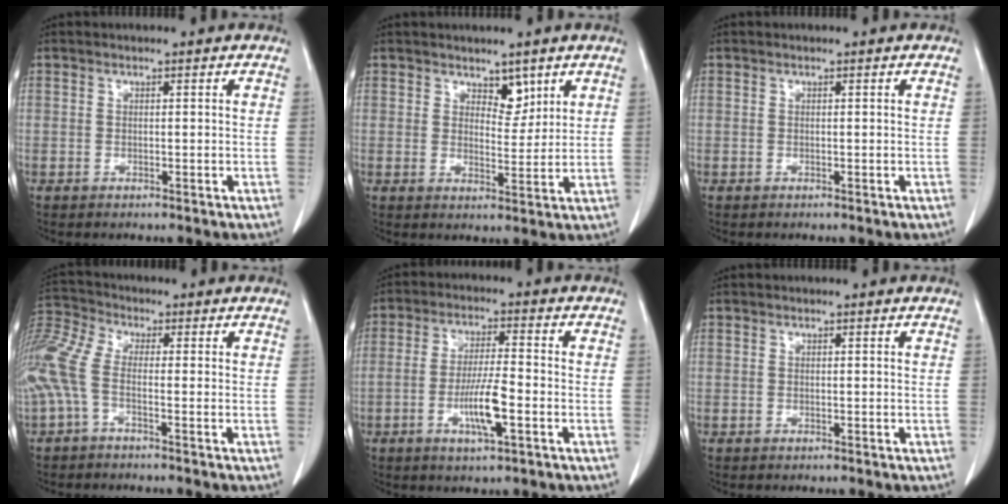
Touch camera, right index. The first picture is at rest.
{"total": 3.6, "force": [2.7, 1.5, 1.8], "torque": [-0.024, -0.010, 0.050]}
{"total": 0.0}
{"total": 10.1, "force": [-2.3, 3.7, 9.1], "torque": [-0.238, 0.024, -0.054]}
{"total": 7.5, "force": [-2.6, 1.0, 6.9], "torque": [-0.132, -0.002, -0.047]}
{"total": 0.0}